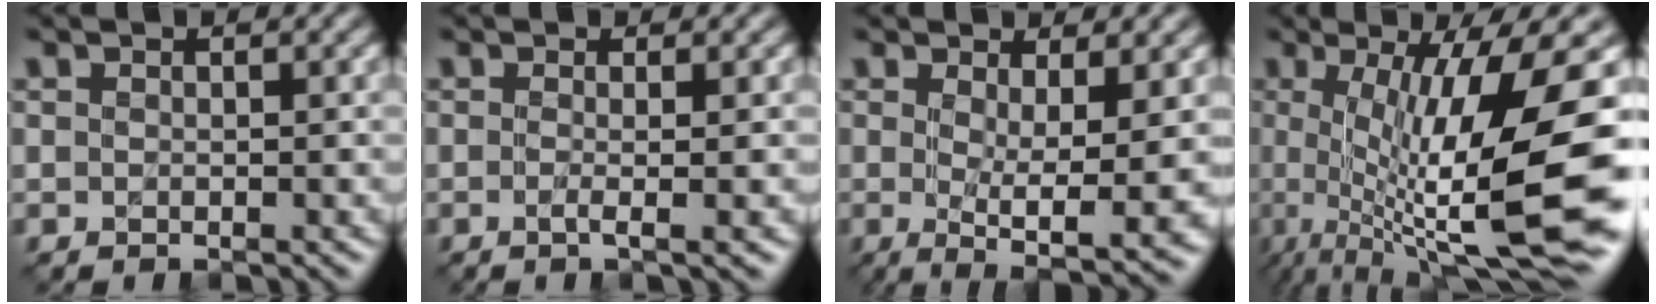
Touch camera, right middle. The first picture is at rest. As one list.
[{"total": 1.9, "force": [-0.2, 0.5, 1.8], "torque": [-0.023, -0.004, -0.013]}, {"total": 5.9, "force": [-0.1, 1.1, 5.8], "torque": [-0.087, -0.017, -0.001]}, {"total": 14.4, "force": [-0.2, 3.4, 14.0], "torque": [-0.204, -0.004, -0.003]}]